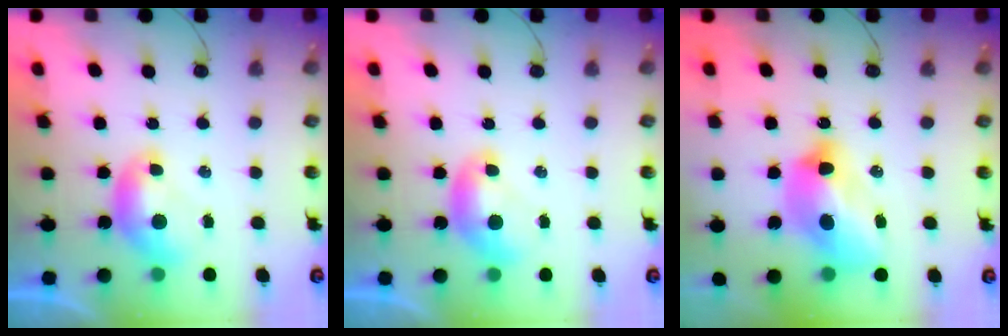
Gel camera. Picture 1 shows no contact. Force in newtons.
{"total": 0.0}
{"total": 12.7, "press": 12.7, "slide": 1.3}